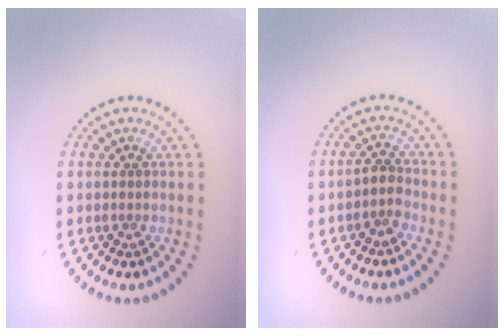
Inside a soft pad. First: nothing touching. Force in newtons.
{"total": 1.8, "press": 1.4, "slide": 1.1}